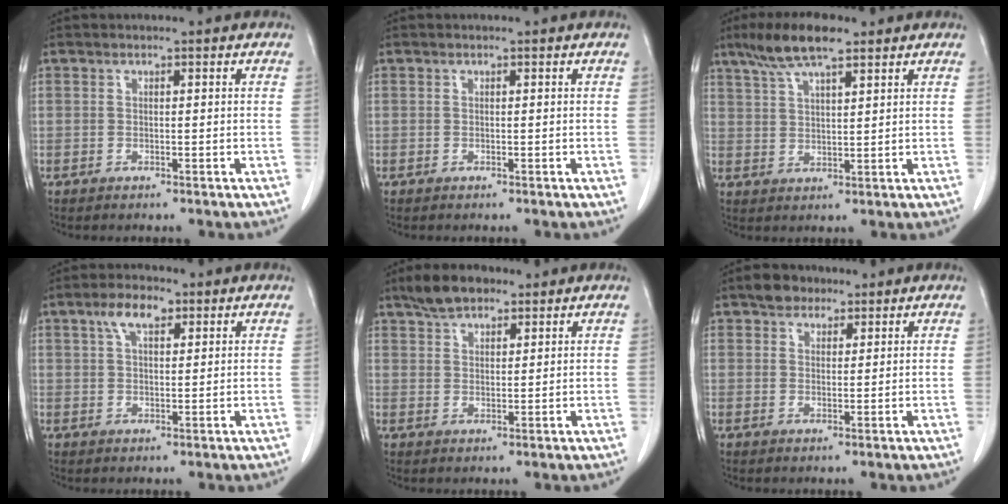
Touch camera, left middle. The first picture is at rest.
{"total": 0.0}
{"total": 8.4, "force": [6.1, 1.6, 5.6], "torque": [-0.114, 0.015, 0.111]}
{"total": 5.0, "force": [2.7, 2.1, 3.7], "torque": [-0.077, 0.014, 0.051]}
{"total": 5.7, "force": [4.4, 2.3, 2.8], "torque": [-0.059, 0.012, 0.082]}
{"total": 3.8, "force": [2.7, 2.3, 1.2], "torque": [-0.024, 0.010, 0.048]}